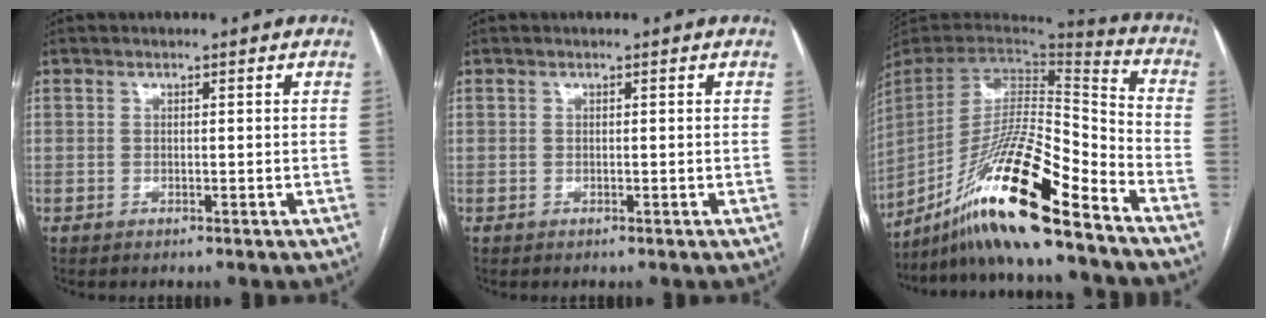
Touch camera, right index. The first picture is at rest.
{"total": 0.0}
{"total": 21.6, "force": [-15.1, 1.4, 15.4], "torque": [-0.296, -0.018, -0.277]}